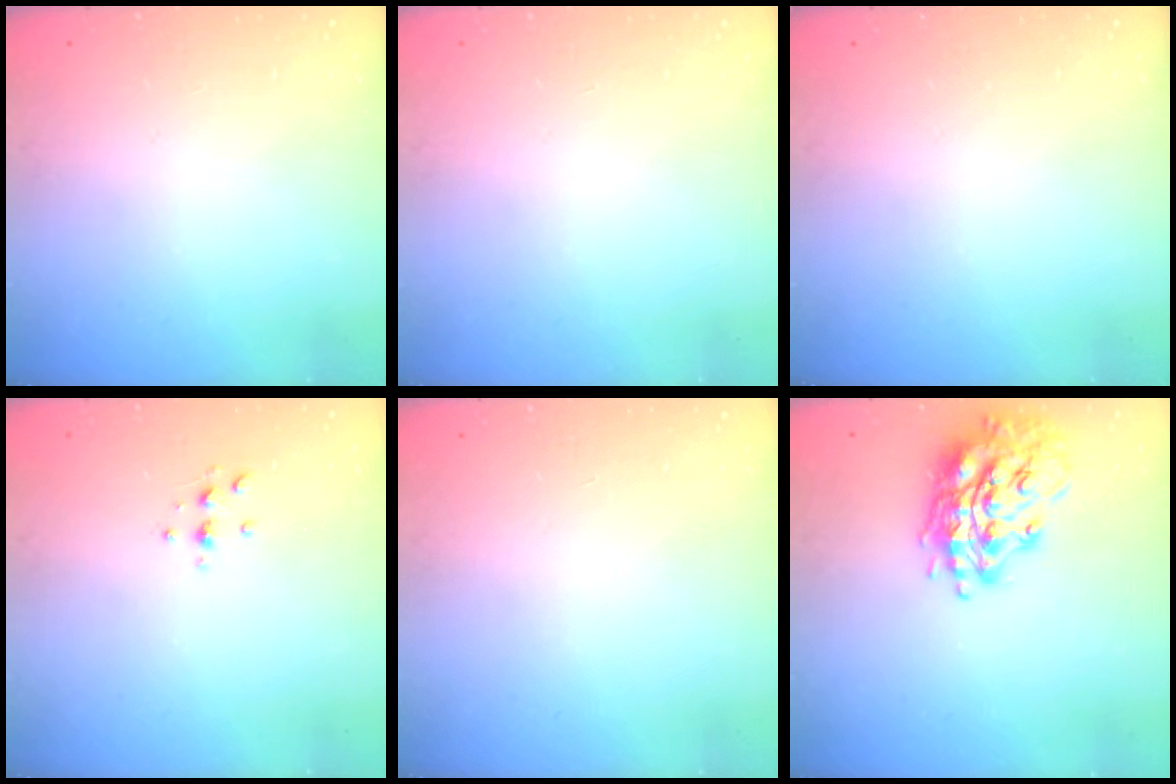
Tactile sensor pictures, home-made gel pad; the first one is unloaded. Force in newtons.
{"total": 0.0}
{"total": 0.0}
{"total": 3.3, "press": 3.2, "slide": 0.4}
{"total": 0.0}
{"total": 16.5, "press": 16.4, "slide": 1.9}